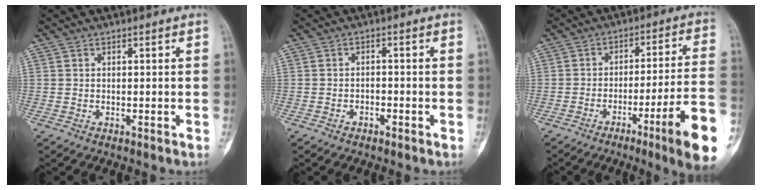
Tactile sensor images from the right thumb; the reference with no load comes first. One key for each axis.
{"total": 1.5, "fx": -0.9, "fy": 1.0, "fz": 0.7, "tx": -0.009, "ty": 0.008, "tz": -0.018}
{"total": 16.5, "fx": -7.4, "fy": 0.2, "fz": 14.8, "tx": -0.180, "ty": 0.027, "tz": -0.109}